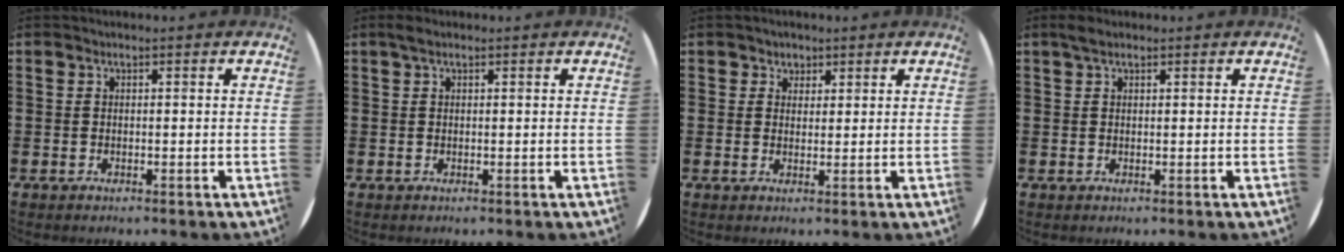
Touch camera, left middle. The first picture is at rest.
{"total": 1.0, "force": [0.6, 0.4, 0.7], "torque": [-0.015, 0.005, 0.009]}
{"total": 2.3, "force": [1.7, 1.6, 0.0], "torque": [0.004, 0.004, 0.030]}
{"total": 1.4, "force": [1.0, 0.6, 0.9], "torque": [-0.019, 0.005, 0.018]}